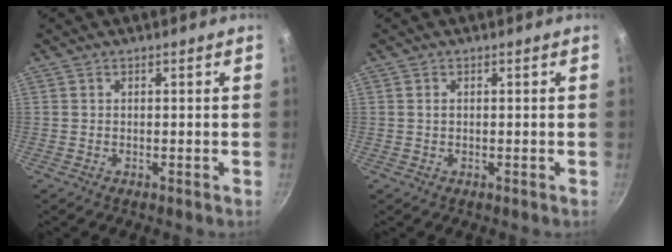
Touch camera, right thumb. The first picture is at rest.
{"total": 0.6, "force": [0.1, 0.3, 0.5], "torque": [-0.008, 0.001, 0.003]}